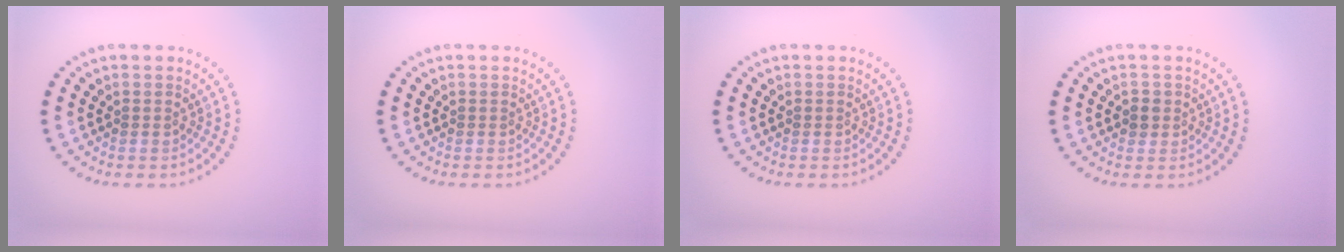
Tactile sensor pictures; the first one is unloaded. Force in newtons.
{"total": 0.0}
{"total": 0.0}
{"total": 1.3, "press": 1.2, "slide": 0.5}